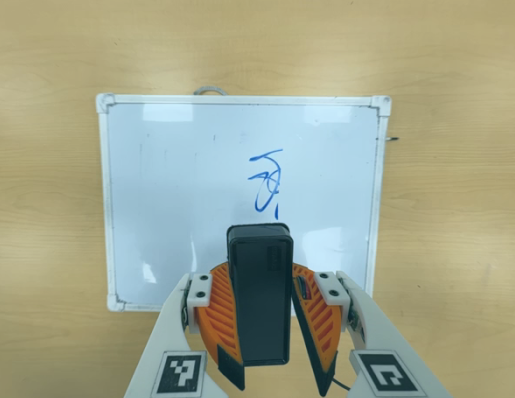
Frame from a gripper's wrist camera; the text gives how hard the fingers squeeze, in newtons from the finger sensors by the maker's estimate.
{"total": 9.5, "left": 9.9, "right": 9.1}